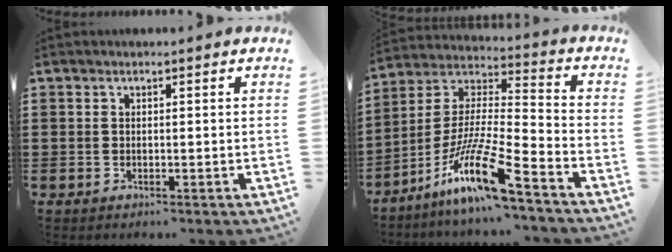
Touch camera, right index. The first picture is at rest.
{"total": 14.9, "force": [-10.1, 1.3, 10.8], "torque": [-0.214, 0.007, -0.192]}